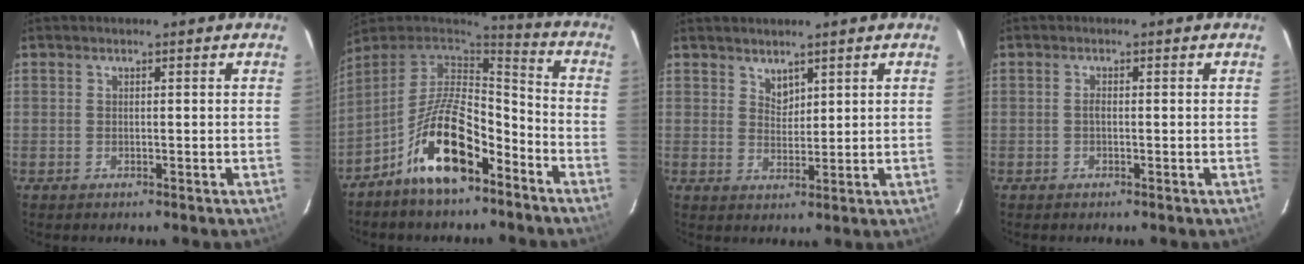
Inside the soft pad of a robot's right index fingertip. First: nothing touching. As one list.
[{"total": 16.1, "force": [-8.9, 6.6, 11.7], "torque": [-0.222, 0.007, -0.162]}, {"total": 2.6, "force": [2.1, 1.3, 0.7], "torque": [-0.007, 0.001, 0.040]}, {"total": 0.8, "force": [-0.2, 0.3, 0.7], "torque": [-0.015, 0.003, -0.004]}]